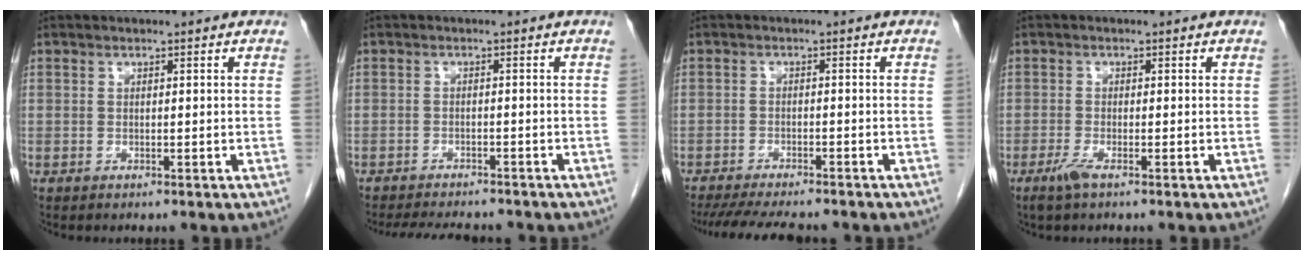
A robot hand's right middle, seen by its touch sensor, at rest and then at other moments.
{"total": 8.9, "force": [-8.0, 2.1, 3.2], "torque": [-0.051, -0.007, -0.110]}
{"total": 11.4, "force": [-10.0, 1.9, 5.0], "torque": [-0.076, -0.014, -0.141]}
{"total": 2.0, "force": [-1.3, 0.1, 1.5], "torque": [-0.038, -0.005, -0.030]}